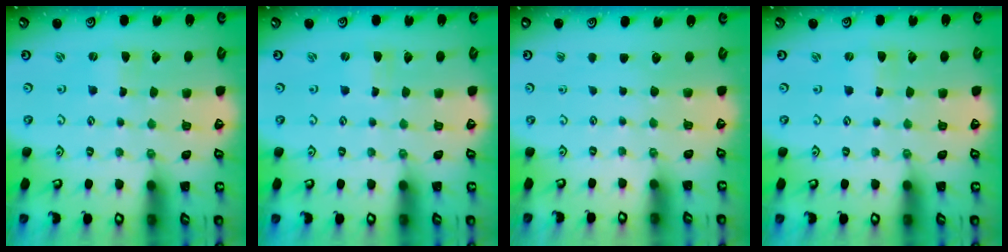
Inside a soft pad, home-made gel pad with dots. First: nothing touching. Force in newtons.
{"total": 0.0}
{"total": 0.0}
{"total": 0.0}